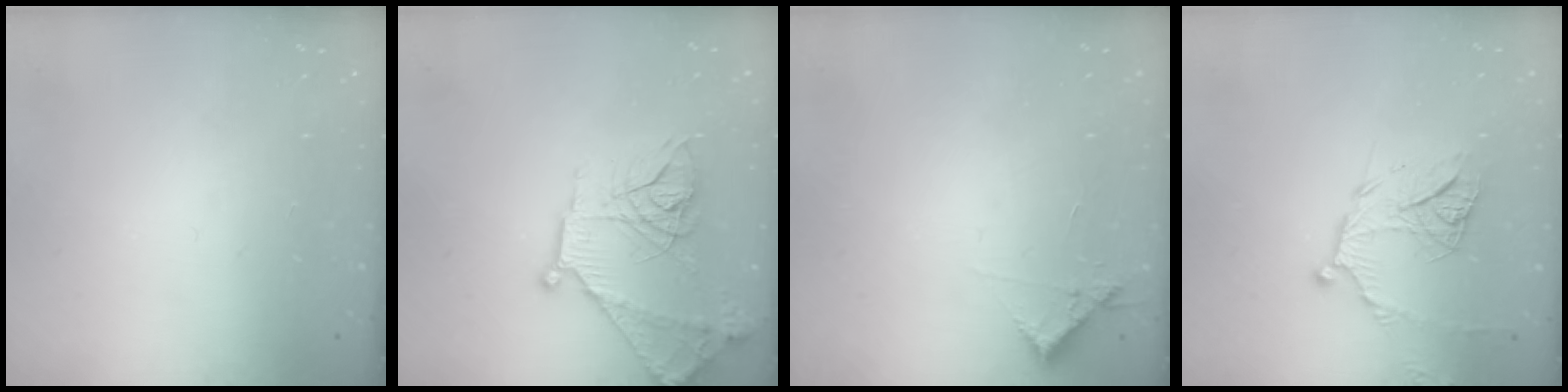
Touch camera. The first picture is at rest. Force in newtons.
{"total": 16.5, "press": 16.5, "slide": 1.3}
{"total": 3.9, "press": 3.9, "slide": 0.5}
{"total": 12.4, "press": 12.4, "slide": 1.0}